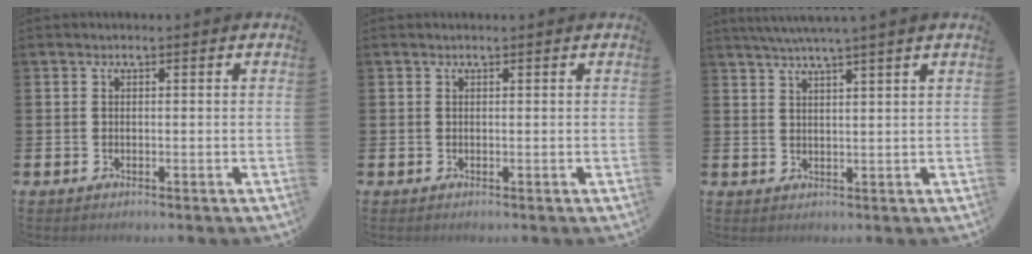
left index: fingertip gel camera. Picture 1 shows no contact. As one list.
[{"total": 0.0}, {"total": 3.7, "force": [3.3, -1.0, 1.2], "torque": [-0.036, -0.007, 0.061]}]